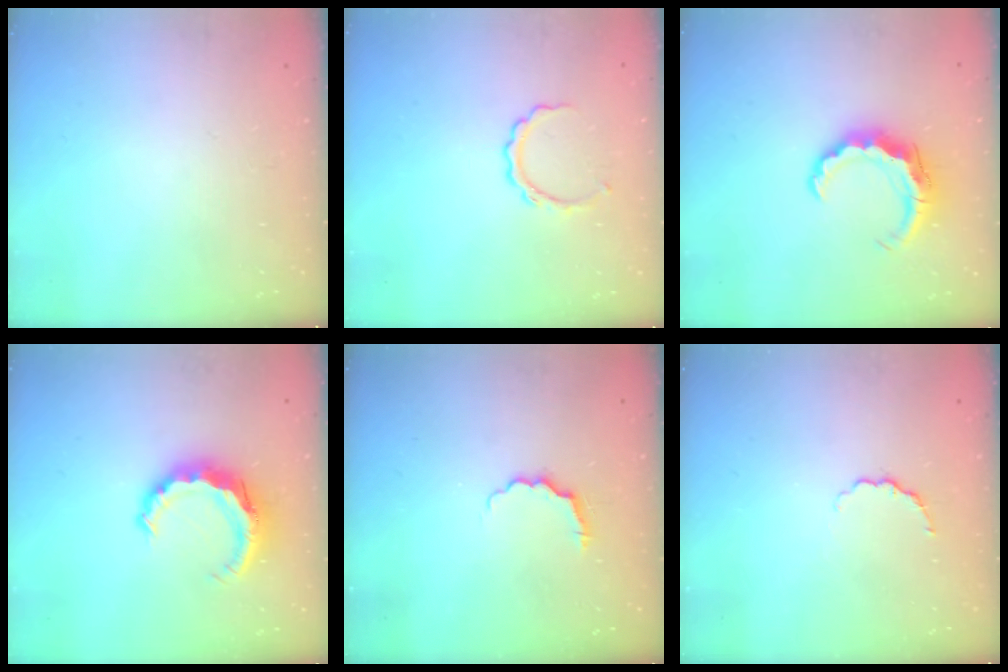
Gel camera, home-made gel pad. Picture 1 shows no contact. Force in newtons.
{"total": 5.9, "press": 5.9, "slide": 0.2}
{"total": 7.8, "press": 7.8, "slide": 0.4}
{"total": 8.5, "press": 8.4, "slide": 1.0}
{"total": 4.2, "press": 4.1, "slide": 0.6}
{"total": 3.3, "press": 3.1, "slide": 1.0}